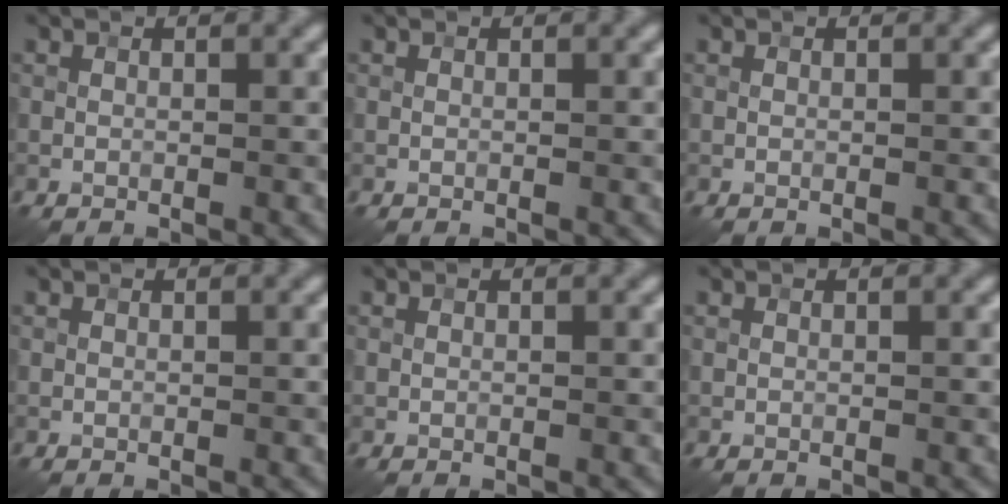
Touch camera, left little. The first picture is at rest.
{"total": 0.0}
{"total": 0.0}
{"total": 0.0}
{"total": 0.0}
{"total": 0.0}